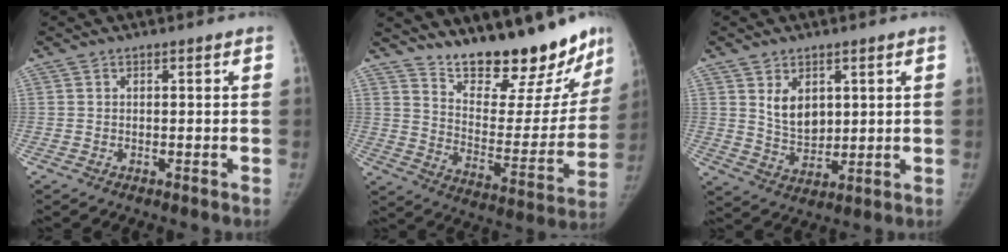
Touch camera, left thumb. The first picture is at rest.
{"total": 23.5, "force": [19.2, 7.4, 11.3], "torque": [-0.121, -0.121, 0.280]}
{"total": 7.2, "force": [2.6, 4.9, 4.6], "torque": [-0.053, -0.025, 0.057]}